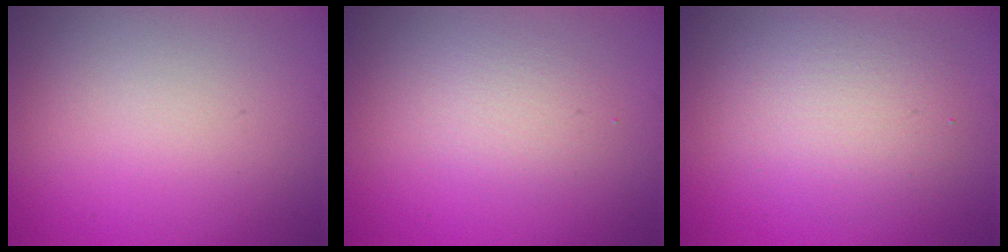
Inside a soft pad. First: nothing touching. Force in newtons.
{"total": 1.9, "press": 1.9, "slide": 0.2}
{"total": 4.1, "press": 4.1, "slide": 0.3}